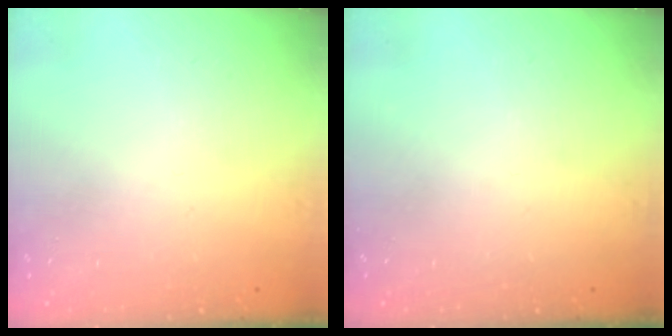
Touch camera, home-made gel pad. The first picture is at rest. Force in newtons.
{"total": 0.0}